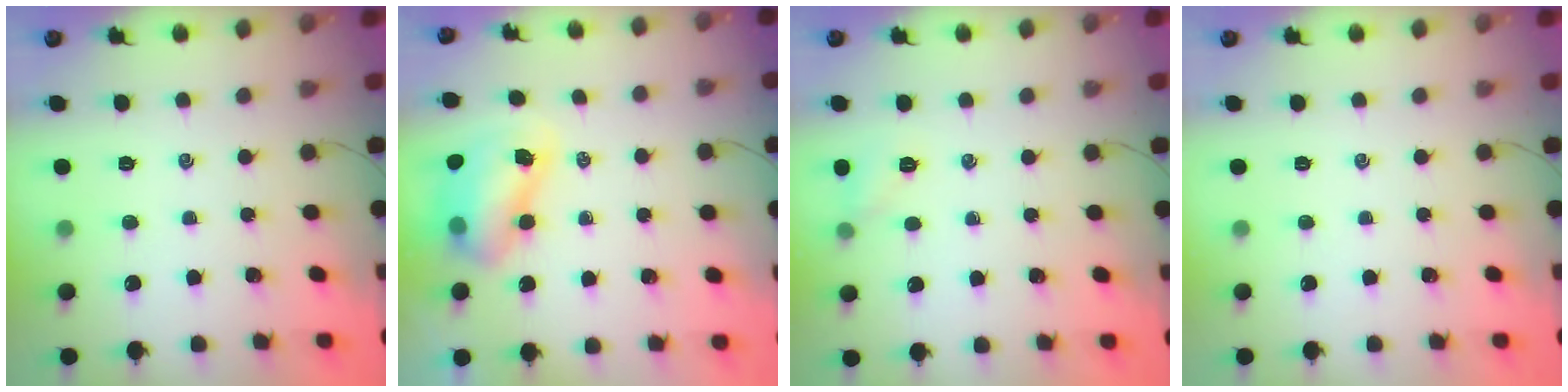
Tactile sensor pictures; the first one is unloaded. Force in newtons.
{"total": 8.2, "press": 8.0, "slide": 2.0}
{"total": 5.4, "press": 5.2, "slide": 1.4}
{"total": 0.0}